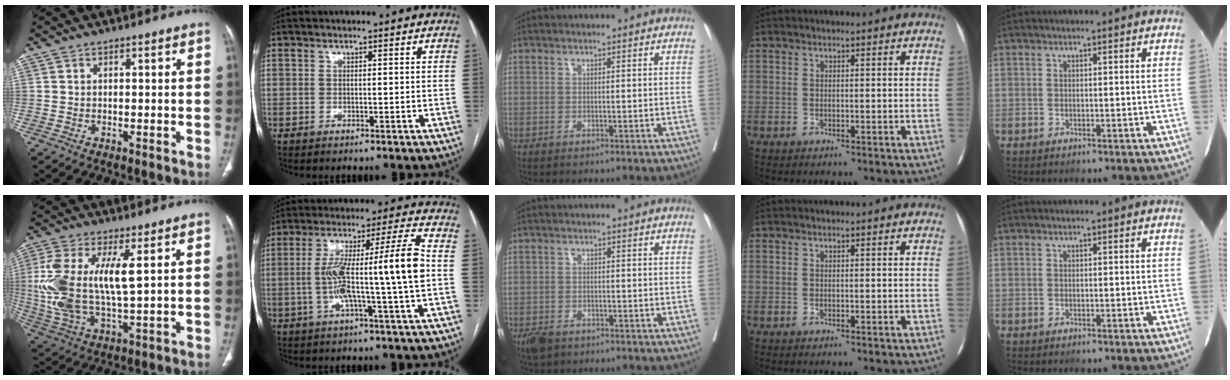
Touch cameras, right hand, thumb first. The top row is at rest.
{"thumb": {"total": 16.1, "force": [2.9, 6.5, 14.5], "torque": [-0.323, -0.009, 0.059]}, "index": {"total": 13.3, "force": [-1.3, -1.2, 13.2], "torque": [-0.235, 0.017, -0.027]}, "middle": {"total": 4.5, "force": [-3.4, 2.2, 1.9], "torque": [-0.035, -0.006, -0.050]}}